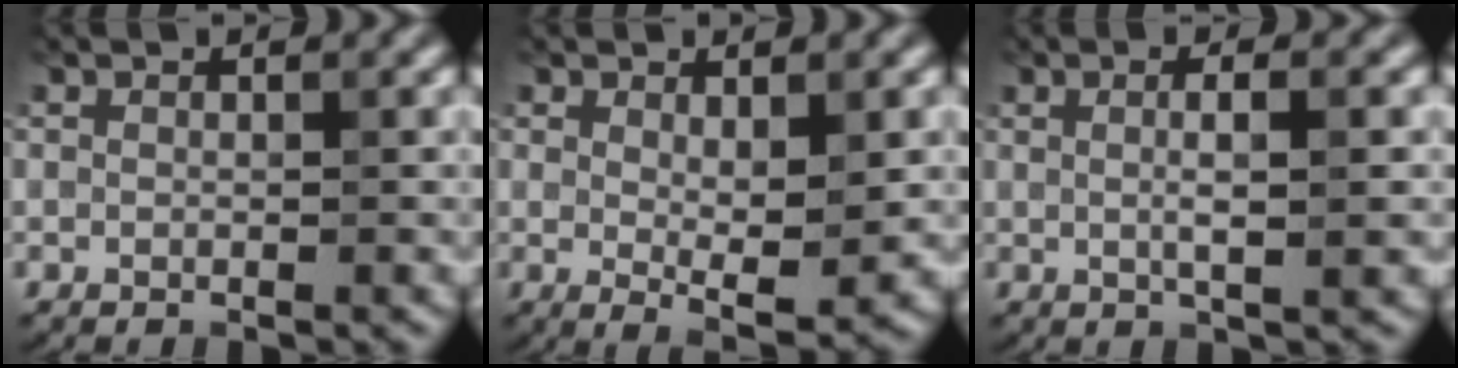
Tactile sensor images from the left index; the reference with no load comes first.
{"total": 3.9, "force": [0.4, 1.1, 3.7], "torque": [-0.058, -0.011, 0.013]}
{"total": 3.3, "force": [0.3, 0.8, 3.2], "torque": [-0.052, 0.002, 0.003]}